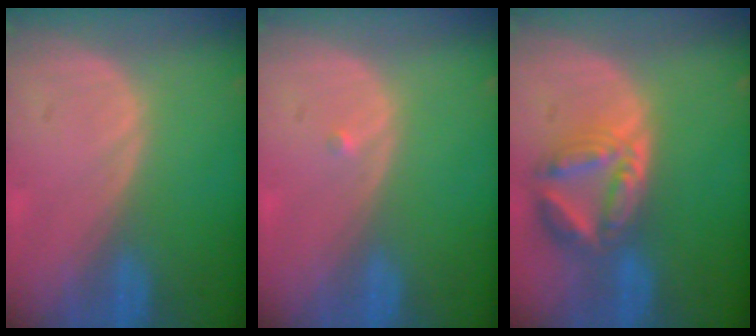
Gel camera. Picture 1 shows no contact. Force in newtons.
{"total": 0.6, "press": 0.5, "slide": 0.4}
{"total": 8.0, "press": 7.0, "slide": 3.8}